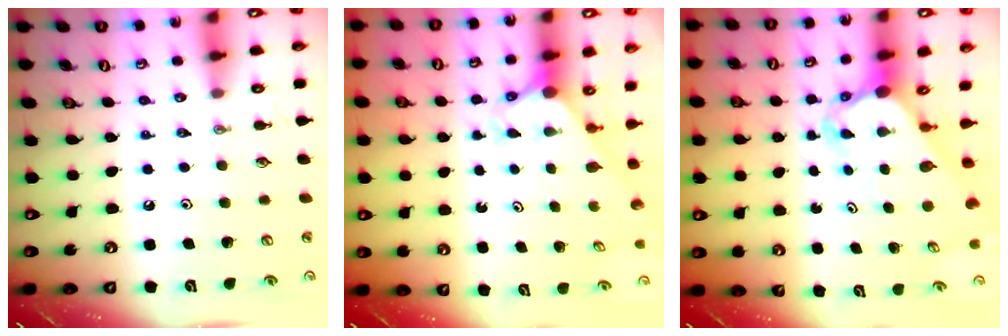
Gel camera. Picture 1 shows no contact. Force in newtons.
{"total": 2.9, "press": 2.9, "slide": 0.0}
{"total": 4.1, "press": 4.1, "slide": 0.3}